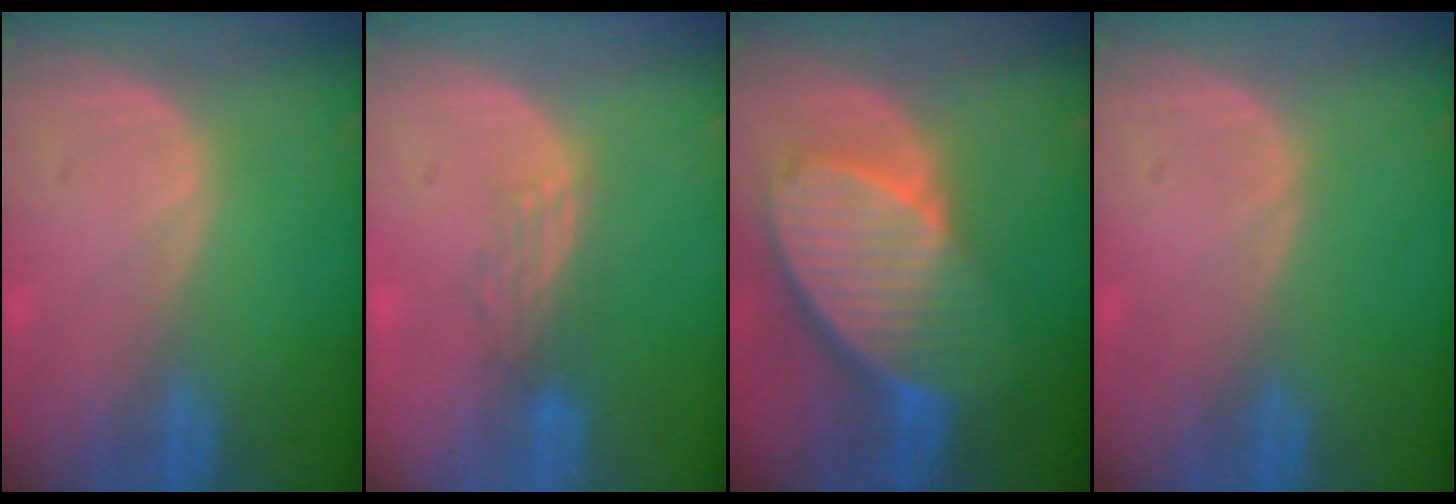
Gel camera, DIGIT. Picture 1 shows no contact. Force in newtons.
{"total": 2.8, "press": 2.4, "slide": 1.4}
{"total": 10.3, "press": 9.0, "slide": 5.1}
{"total": 0.0}